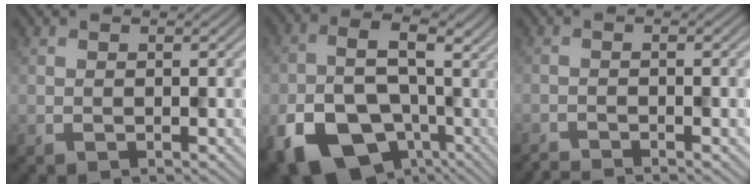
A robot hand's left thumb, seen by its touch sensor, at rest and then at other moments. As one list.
[{"total": 15.4, "force": [-5.4, 10.4, 9.9], "torque": [-0.177, -0.016, -0.081]}, {"total": 2.4, "force": [-2.0, 0.2, 1.4], "torque": [-0.023, 0.000, -0.042]}]